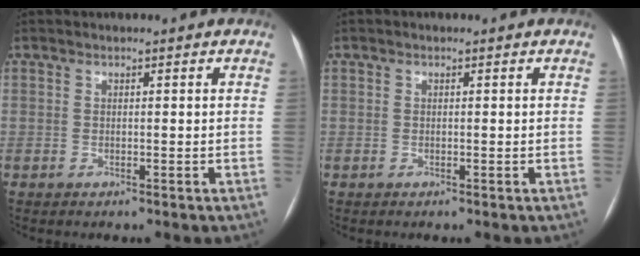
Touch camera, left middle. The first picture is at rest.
{"total": 0.0}